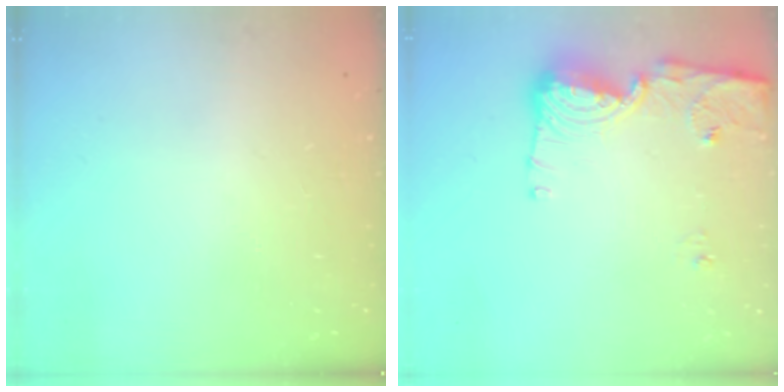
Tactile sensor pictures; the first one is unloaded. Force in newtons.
{"total": 11.7, "press": 11.6, "slide": 1.1}